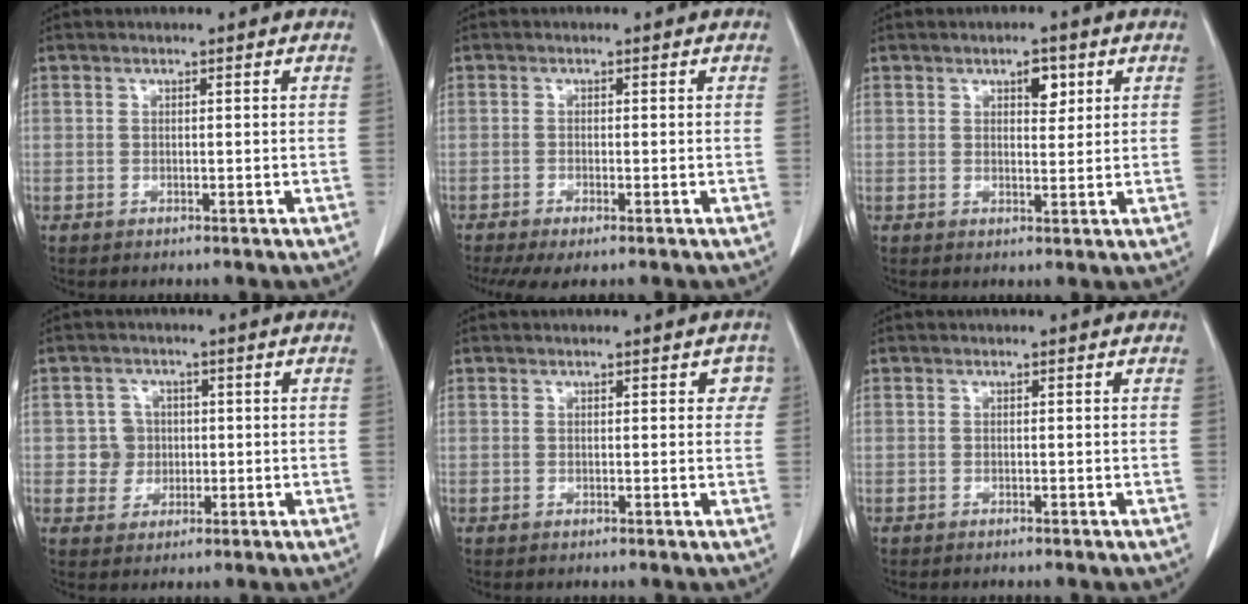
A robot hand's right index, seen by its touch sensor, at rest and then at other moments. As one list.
[{"total": 4.7, "force": [-3.2, 0.8, 3.3], "torque": [-0.052, -0.011, -0.054]}, {"total": 3.1, "force": [1.5, 1.5, 2.3], "torque": [-0.031, 0.000, 0.023]}, {"total": 3.8, "force": [0.1, 3.8, 0.3], "torque": [0.005, 0.014, 0.008]}, {"total": 2.2, "force": [0.8, 1.3, 1.6], "torque": [-0.005, 0.010, 0.003]}, {"total": 1.1, "force": [-1.0, -0.1, 0.5], "torque": [-0.006, 0.001, -0.012]}]